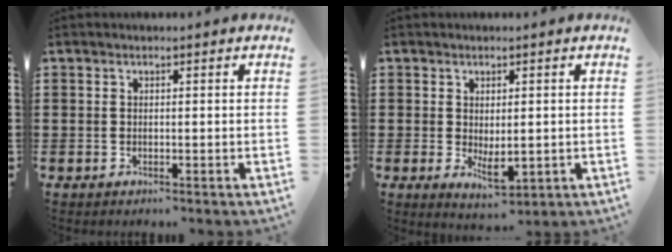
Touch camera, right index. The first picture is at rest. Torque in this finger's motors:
{"motor_torque": [0.47, -0.55, 0.00, -0.01]}